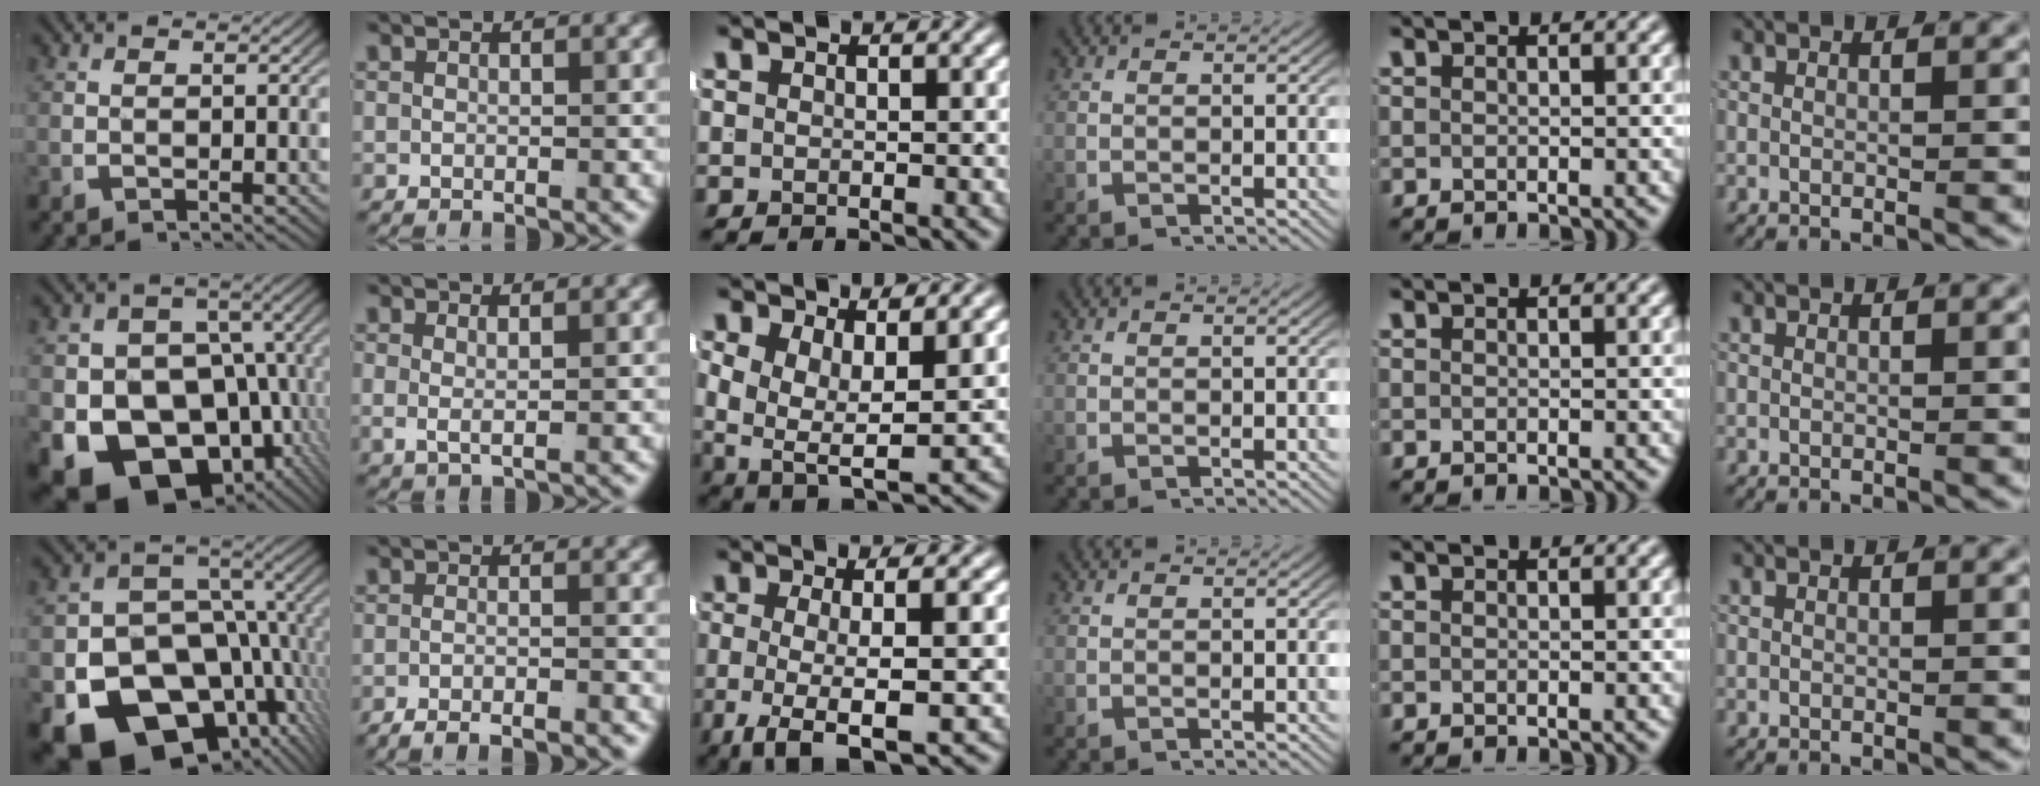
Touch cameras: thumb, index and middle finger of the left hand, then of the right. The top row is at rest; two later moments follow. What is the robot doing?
{"motion": "lift_and_place", "object": "shorts"}